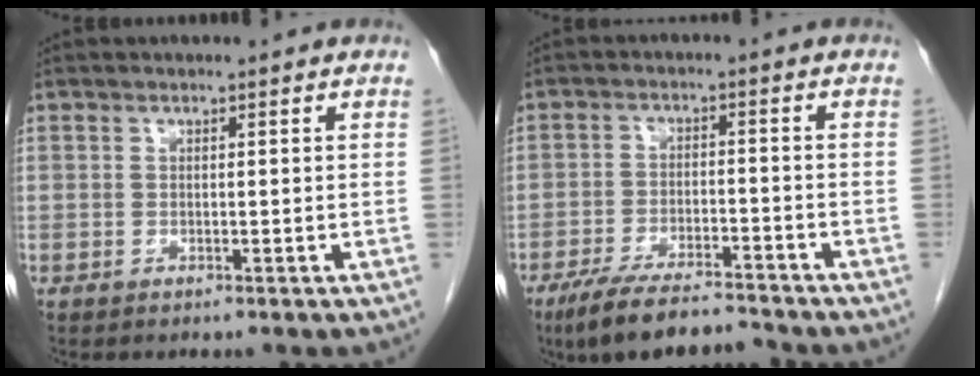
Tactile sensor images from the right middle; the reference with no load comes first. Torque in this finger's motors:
{"motor_torque": [1.01, -0.89, 0.09, 0.05]}